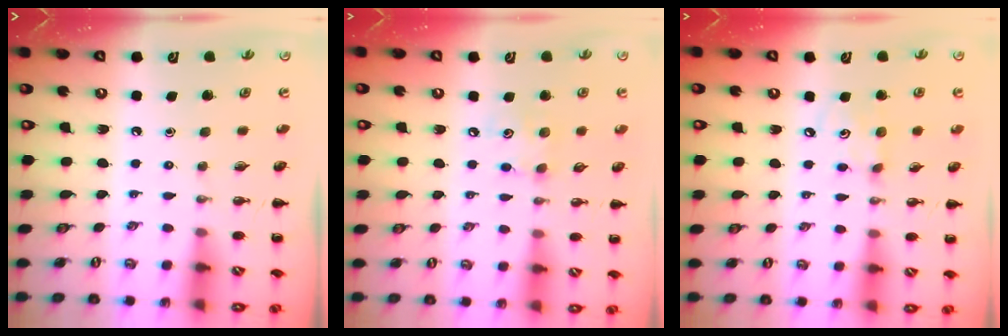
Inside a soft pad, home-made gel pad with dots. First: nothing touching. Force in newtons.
{"total": 5.0, "press": 5.0, "slide": 0.7}
{"total": 4.9, "press": 4.8, "slide": 0.9}